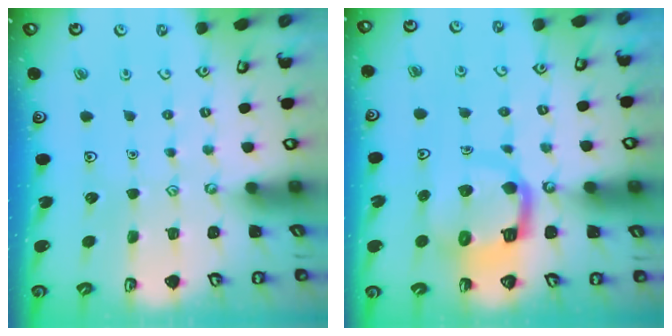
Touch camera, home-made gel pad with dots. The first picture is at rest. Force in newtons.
{"total": 10.5, "press": 10.4, "slide": 1.2}